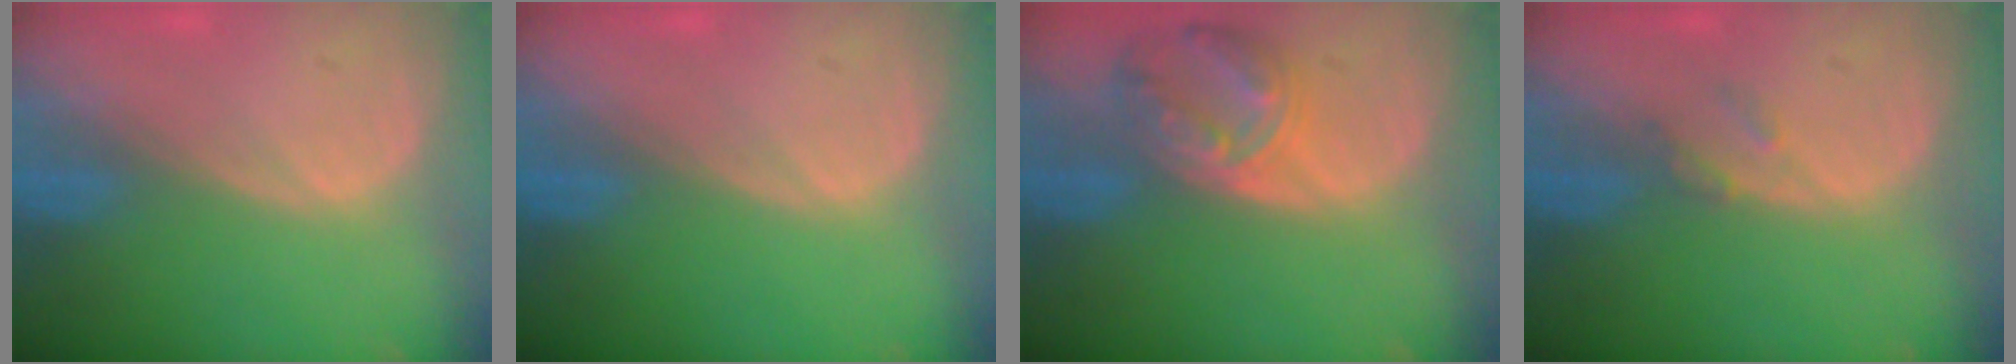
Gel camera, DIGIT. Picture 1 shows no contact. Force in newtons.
{"total": 0.0}
{"total": 8.1, "press": 7.0, "slide": 4.0}
{"total": 1.6, "press": 1.6, "slide": 0.2}